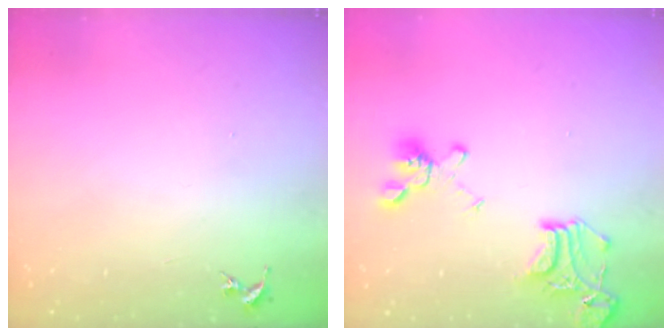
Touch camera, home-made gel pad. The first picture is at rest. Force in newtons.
{"total": 18.3, "press": 18.2, "slide": 1.7}